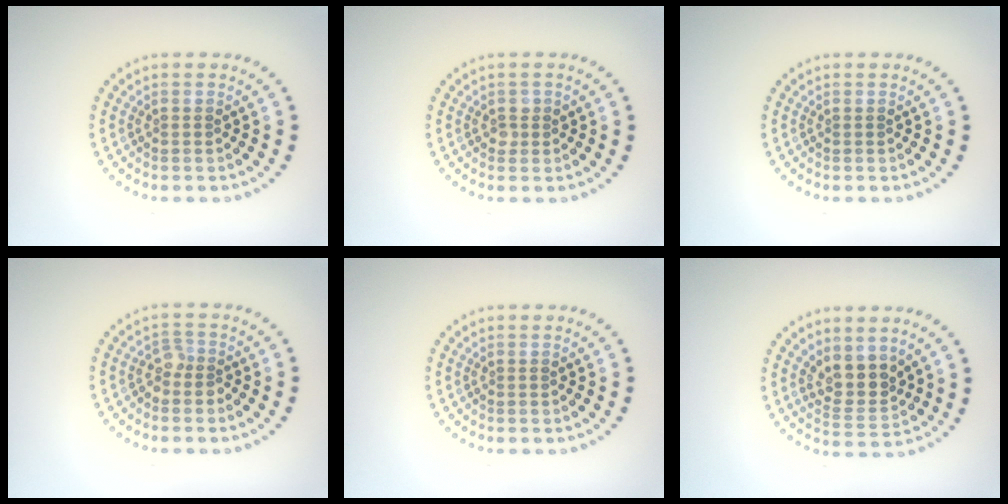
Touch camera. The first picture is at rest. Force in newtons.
{"total": 0.9, "press": 0.9, "slide": 0.1}
{"total": 0.0}
{"total": 1.6, "press": 1.3, "slide": 1.0}
{"total": 0.0}
{"total": 3.3, "press": 2.9, "slide": 1.7}